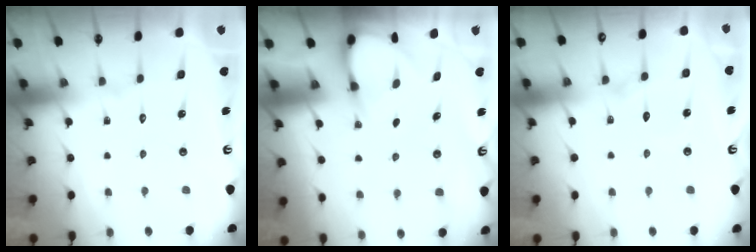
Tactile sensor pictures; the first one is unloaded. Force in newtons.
{"total": 3.1, "press": 3.1, "slide": 0.3}
{"total": 6.1, "press": 6.1, "slide": 0.6}